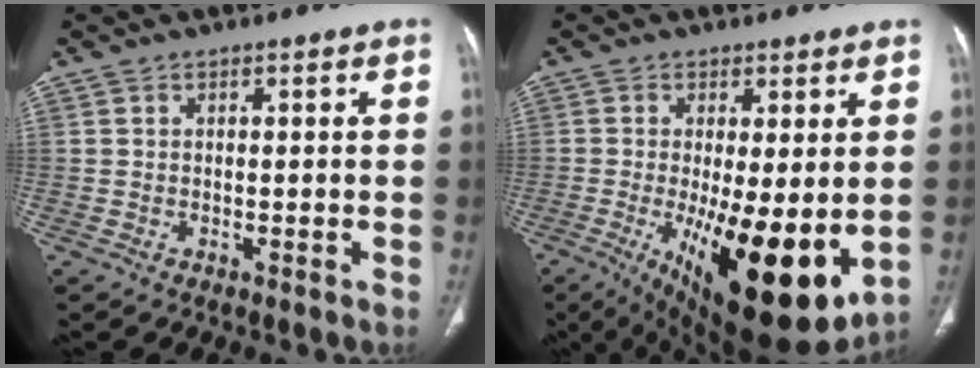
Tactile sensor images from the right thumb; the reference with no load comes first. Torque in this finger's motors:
{"motor_torque": [2.36, 2.65, 1.46, -1.31, 0.58]}